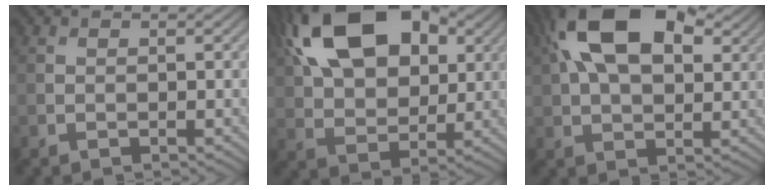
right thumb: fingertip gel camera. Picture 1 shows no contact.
{"total": 18.9, "force": [7.7, 11.3, 13.0], "torque": [-0.262, 0.048, 0.112]}
{"total": 17.2, "force": [6.4, 9.6, 12.8], "torque": [-0.242, 0.043, 0.092]}